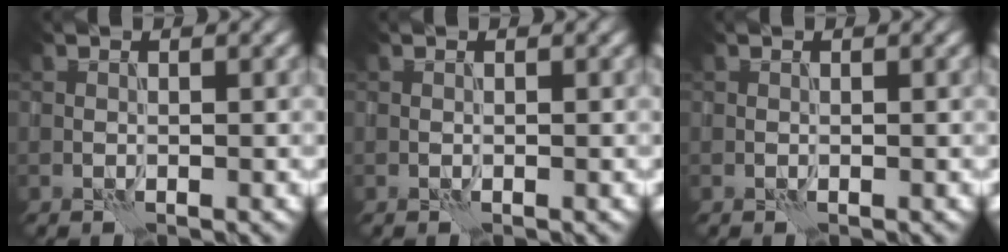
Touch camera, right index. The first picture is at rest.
{"total": 0.0}
{"total": 0.0}